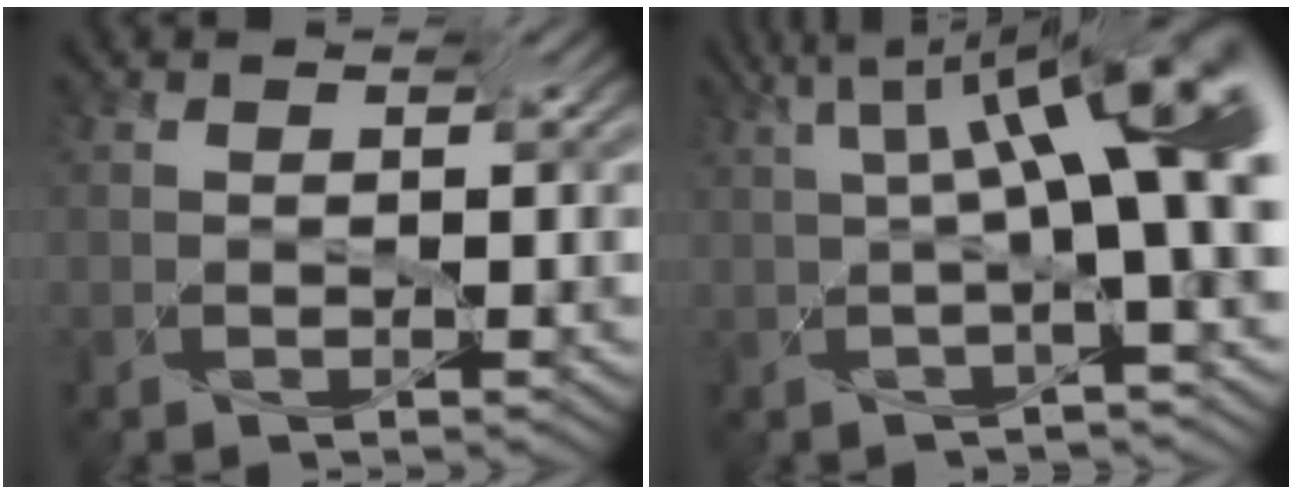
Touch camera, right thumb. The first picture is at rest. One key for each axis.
{"total": 12.3, "fx": 2.4, "fy": 3.1, "fz": 11.6, "tx": -0.157, "ty": 0.042, "tz": 0.034}